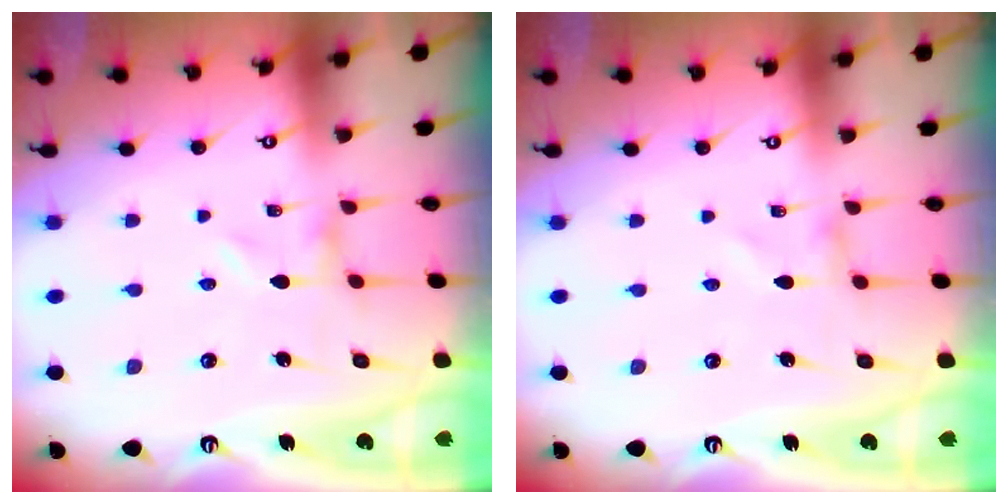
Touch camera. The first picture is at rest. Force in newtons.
{"total": 0.5, "press": 0.5, "slide": 0.1}